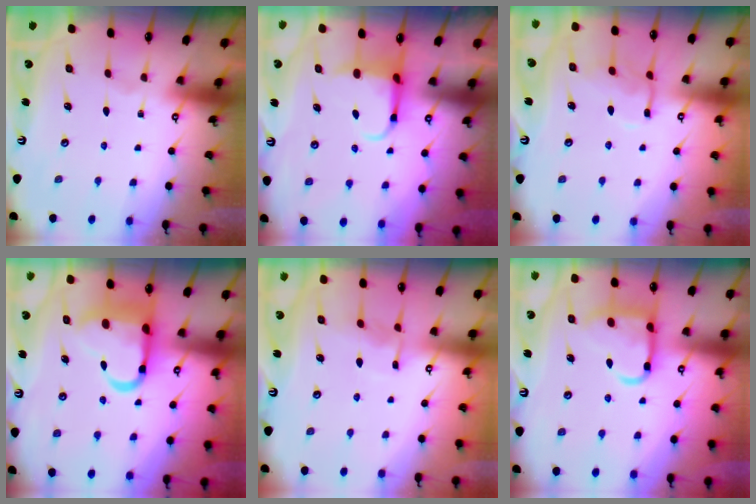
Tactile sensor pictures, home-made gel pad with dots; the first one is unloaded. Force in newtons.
{"total": 5.0, "press": 4.9, "slide": 0.8}
{"total": 9.8, "press": 9.8, "slide": 0.6}
{"total": 14.7, "press": 14.6, "slide": 1.6}
{"total": 6.1, "press": 6.0, "slide": 0.7}
{"total": 13.2, "press": 13.1, "slide": 1.3}